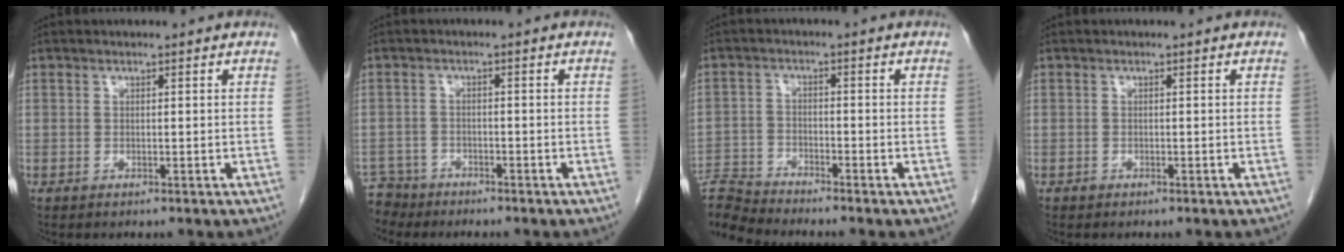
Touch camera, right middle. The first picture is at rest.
{"total": 4.1, "force": [-3.7, 1.5, -0.8], "torque": [0.016, -0.004, -0.071]}
{"total": 6.4, "force": [-6.3, -1.2, -0.2], "torque": [-0.003, -0.001, -0.122]}
{"total": 0.0}